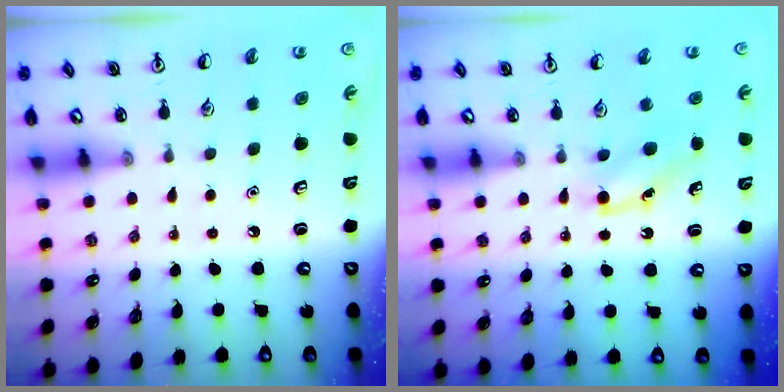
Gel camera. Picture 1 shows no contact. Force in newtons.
{"total": 5.1, "press": 4.8, "slide": 1.8}